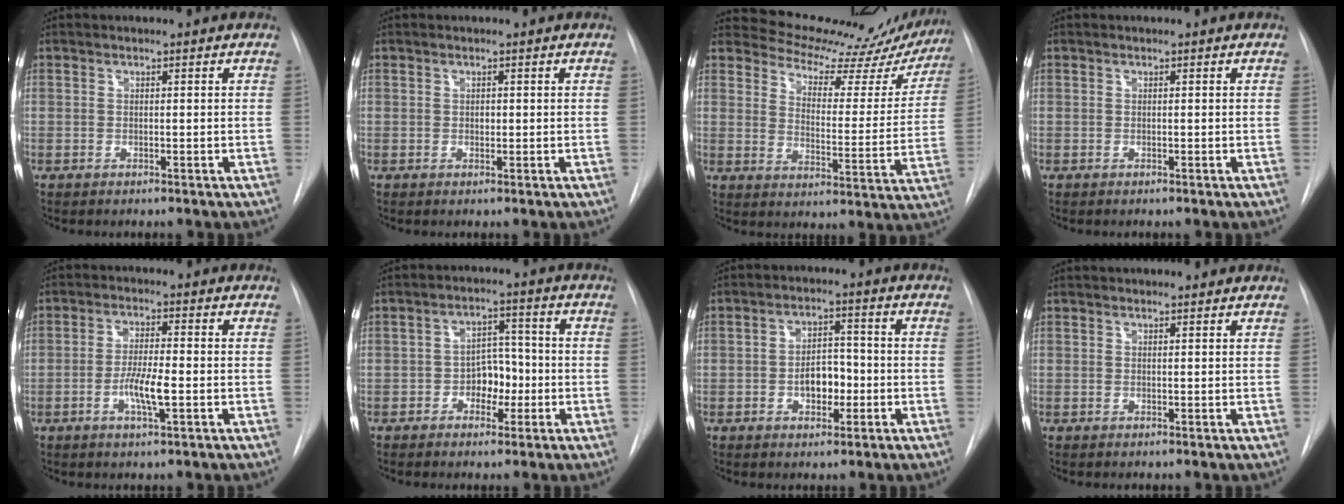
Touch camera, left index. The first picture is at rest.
{"total": 0.6, "force": [0.1, 0.5, 0.4], "torque": [-0.005, 0.001, 0.002]}
{"total": 20.2, "force": [19.2, 4.8, 4.3], "torque": [-0.047, -0.059, 0.232]}
{"total": 0.0}
{"total": 5.3, "force": [-1.5, 0.7, 5.0], "torque": [-0.098, -0.004, -0.028]}
{"total": 5.2, "force": [-1.6, 3.4, 3.6], "torque": [-0.050, 0.016, -0.026]}
{"total": 5.2, "force": [-1.3, 3.1, 4.0], "torque": [-0.062, 0.013, -0.019]}
{"total": 2.5, "force": [2.3, 0.6, 0.6], "torque": [-0.010, 0.016, 0.027]}